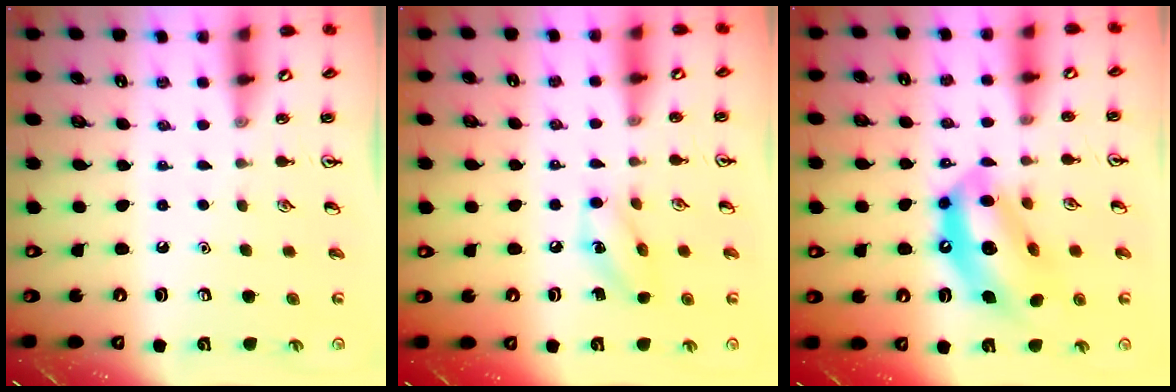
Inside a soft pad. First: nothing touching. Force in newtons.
{"total": 6.8, "press": 6.7, "slide": 0.9}
{"total": 13.4, "press": 13.0, "slide": 3.5}